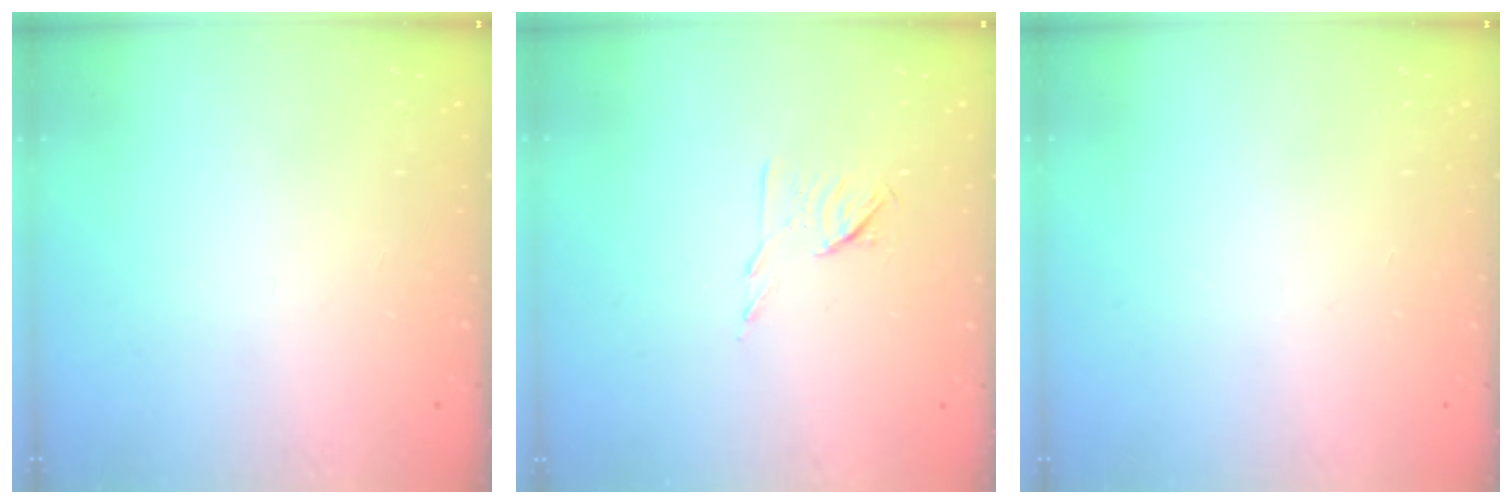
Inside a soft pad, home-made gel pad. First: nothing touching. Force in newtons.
{"total": 6.4, "press": 6.3, "slide": 1.2}
{"total": 0.0}